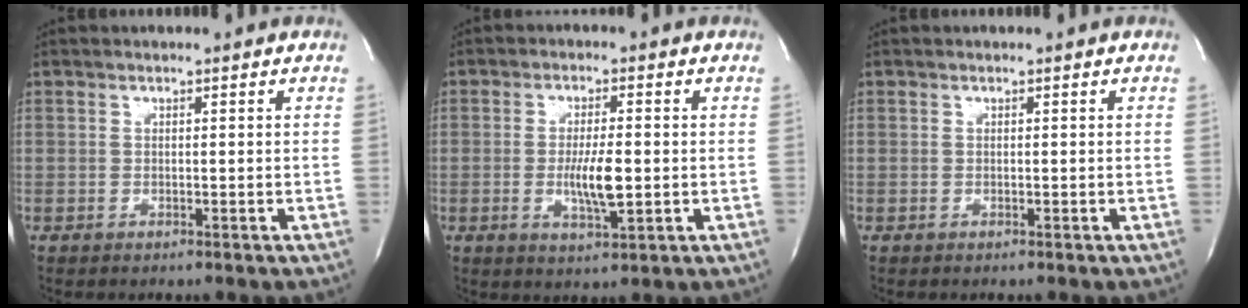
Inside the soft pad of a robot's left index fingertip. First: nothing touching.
{"total": 5.8, "force": [-1.4, 1.0, 5.6], "torque": [-0.106, -0.015, -0.021]}
{"total": 0.0}